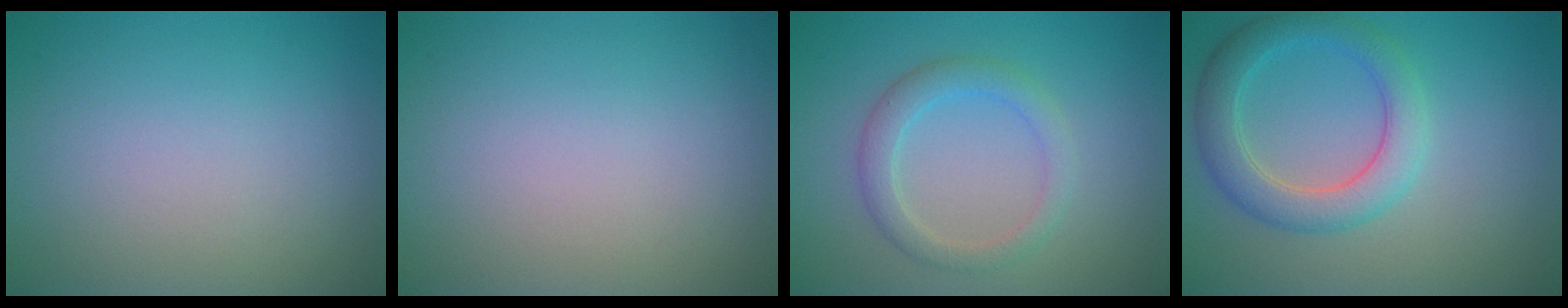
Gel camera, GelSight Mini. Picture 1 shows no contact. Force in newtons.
{"total": 0.0}
{"total": 2.7, "press": 2.7, "slide": 0.3}
{"total": 4.2, "press": 4.2, "slide": 0.1}